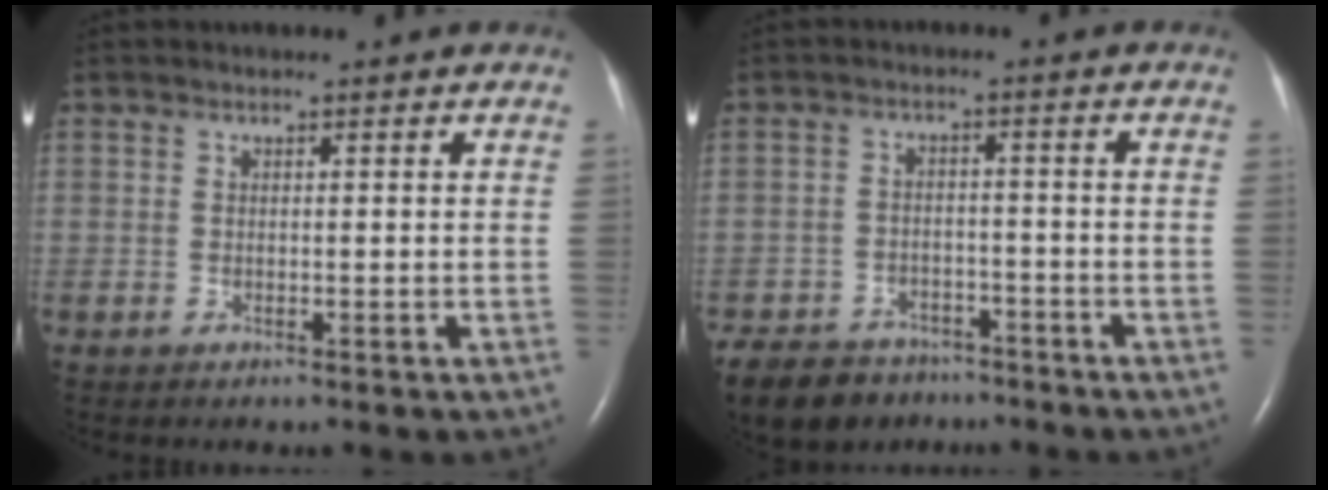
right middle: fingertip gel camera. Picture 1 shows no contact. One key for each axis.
{"total": 11.9, "fx": -9.1, "fy": 6.7, "fz": 3.8, "tx": -0.091, "ty": -0.008, "tz": -0.136}